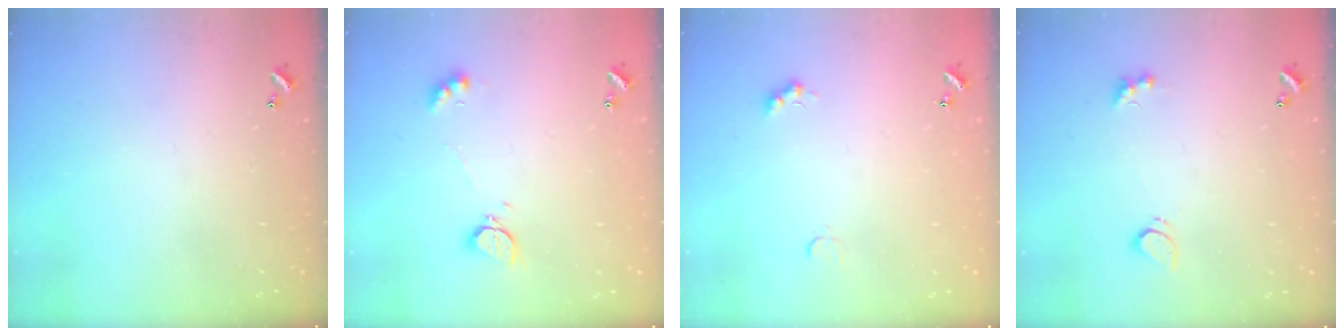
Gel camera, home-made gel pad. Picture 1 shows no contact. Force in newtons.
{"total": 2.3, "press": 2.3, "slide": 0.5}
{"total": 2.4, "press": 2.3, "slide": 0.5}
{"total": 3.0, "press": 2.7, "slide": 1.1}